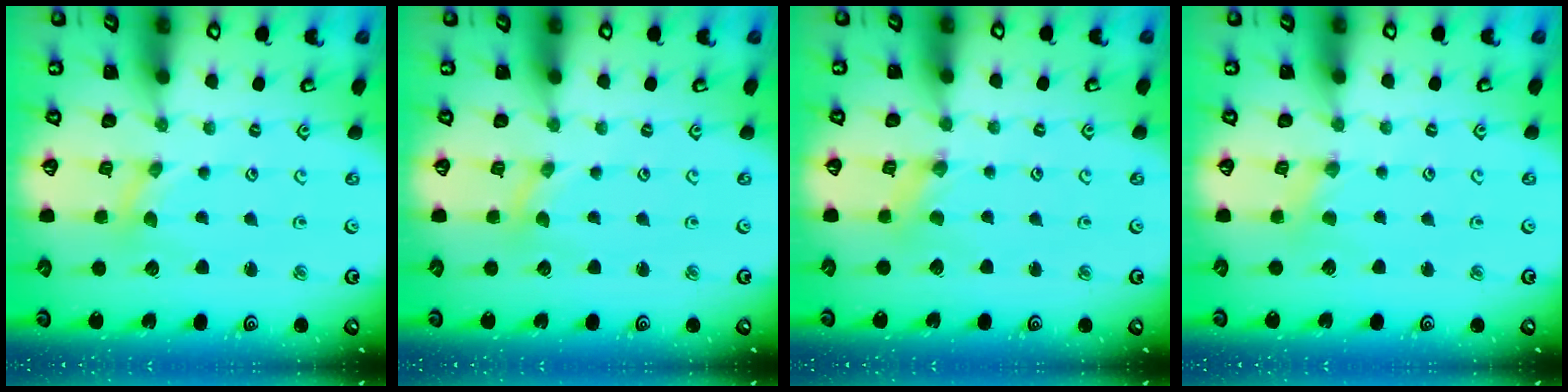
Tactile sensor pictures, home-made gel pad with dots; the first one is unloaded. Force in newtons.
{"total": 0.0}
{"total": 0.0}
{"total": 1.4, "press": 1.4, "slide": 0.3}